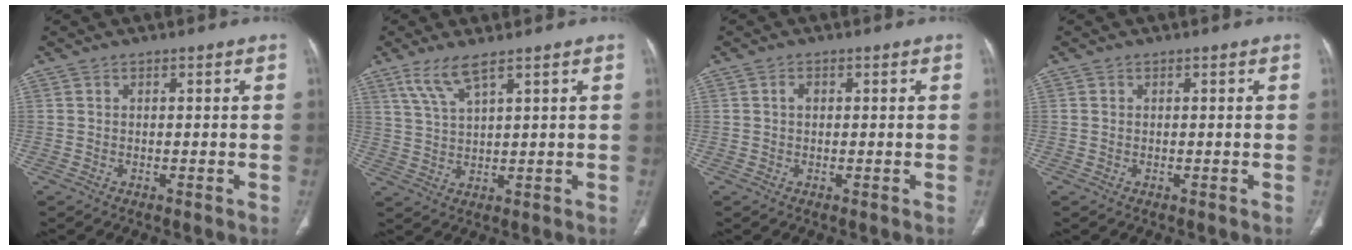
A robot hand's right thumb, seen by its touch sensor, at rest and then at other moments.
{"total": 5.8, "force": [3.8, 1.2, 4.2], "torque": [-0.096, -0.013, 0.087]}
{"total": 0.9, "force": [0.1, 0.6, 0.7], "torque": [-0.013, 0.002, -0.001]}
{"total": 0.0}